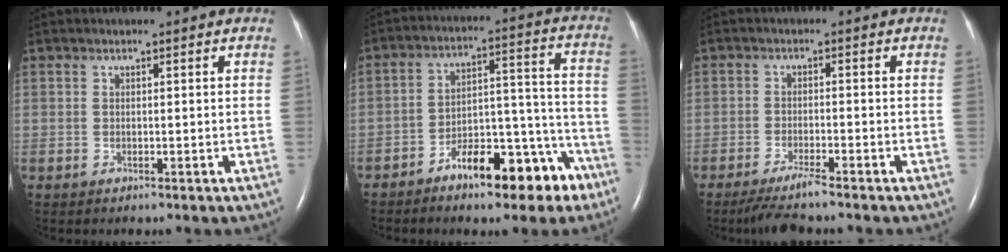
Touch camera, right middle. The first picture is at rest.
{"total": 13.0, "force": [-8.5, 4.9, 8.5], "torque": [-0.110, 0.042, -0.127]}
{"total": 4.6, "force": [-3.9, -0.5, 2.5], "torque": [-0.053, -0.018, -0.072]}